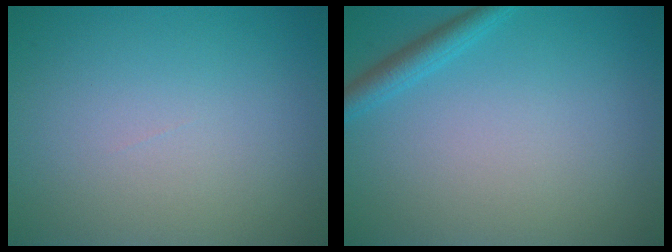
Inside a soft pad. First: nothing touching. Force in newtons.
{"total": 1.9, "press": 1.9, "slide": 0.2}